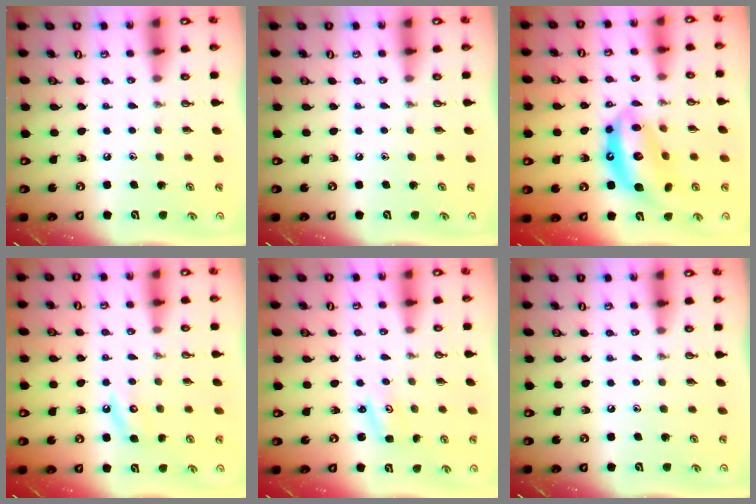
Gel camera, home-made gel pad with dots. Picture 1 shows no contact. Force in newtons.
{"total": 0.0}
{"total": 13.5, "press": 13.5, "slide": 0.9}
{"total": 4.1, "press": 4.0, "slide": 0.6}
{"total": 2.2, "press": 2.2, "slide": 0.3}
{"total": 0.0}